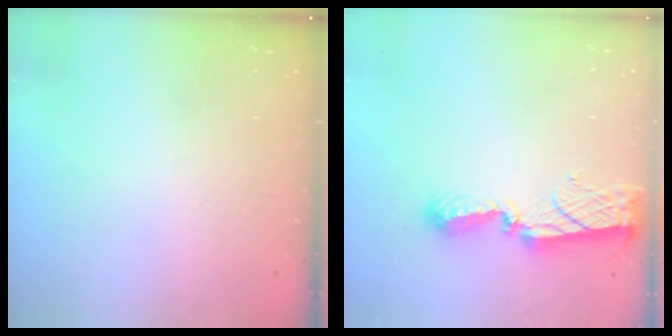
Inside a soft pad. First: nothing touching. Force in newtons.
{"total": 8.4, "press": 8.4, "slide": 0.8}